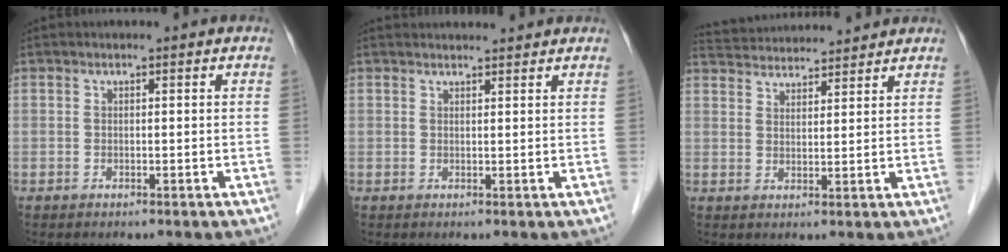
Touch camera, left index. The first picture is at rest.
{"total": 4.8, "force": [4.7, 0.6, 0.9], "torque": [-0.010, 0.023, 0.056]}
{"total": 11.0, "force": [10.6, 1.5, 2.5], "torque": [-0.047, 0.035, 0.164]}